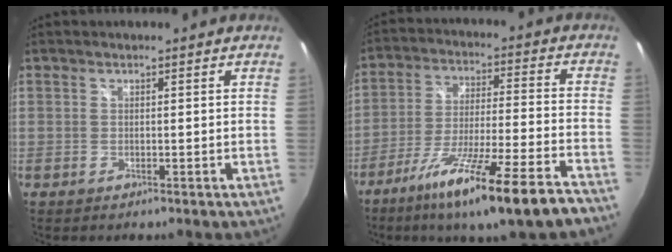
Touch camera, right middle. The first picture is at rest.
{"total": 19.8, "force": [-14.5, 0.3, 13.6], "torque": [-0.241, -0.058, -0.229]}